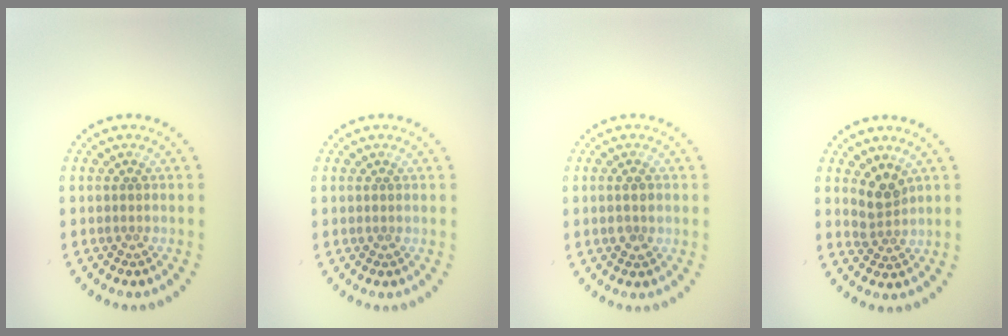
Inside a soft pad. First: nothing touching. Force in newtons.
{"total": 0.0}
{"total": 1.5, "press": 1.5, "slide": 0.2}
{"total": 2.5, "press": 1.8, "slide": 1.7}